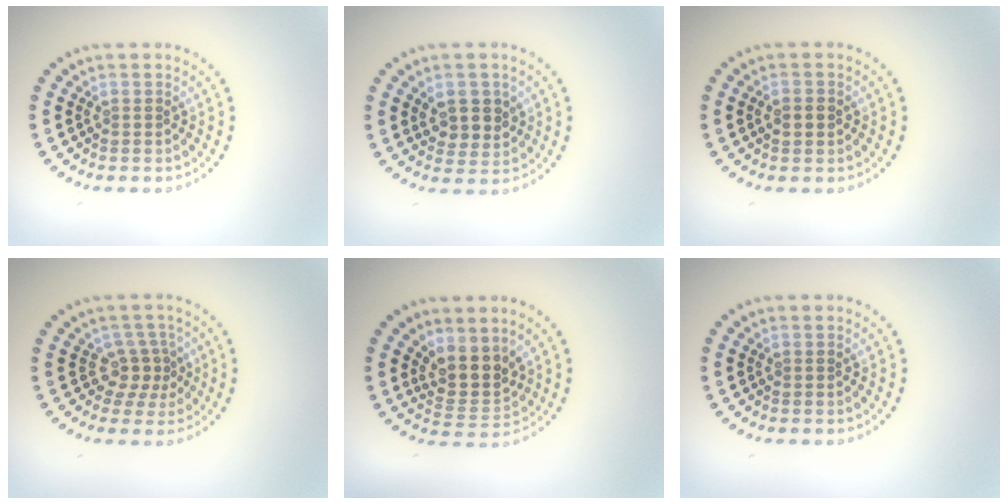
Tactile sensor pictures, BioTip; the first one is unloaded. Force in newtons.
{"total": 2.9, "press": 2.7, "slide": 0.9}
{"total": 1.8, "press": 1.8, "slide": 0.1}
{"total": 2.5, "press": 1.7, "slide": 1.8}
{"total": 3.4, "press": 2.6, "slide": 2.1}
{"total": 0.0}